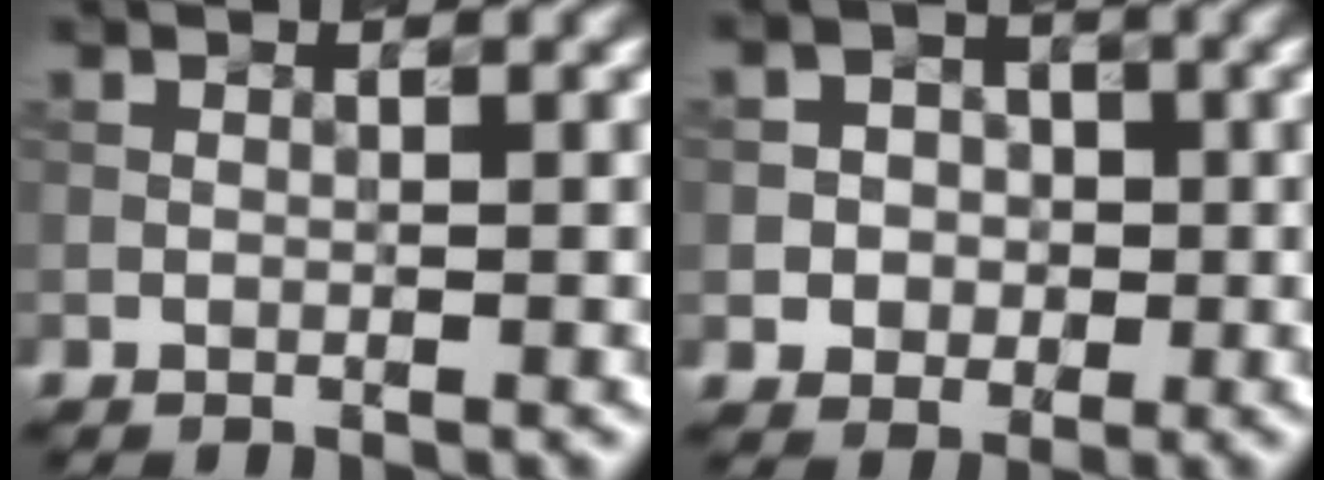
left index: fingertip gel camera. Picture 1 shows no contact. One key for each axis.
{"total": 3.5, "fx": -0.1, "fy": 3.3, "fz": 1.1, "tx": 0.004, "ty": 0.008, "tz": -0.018}